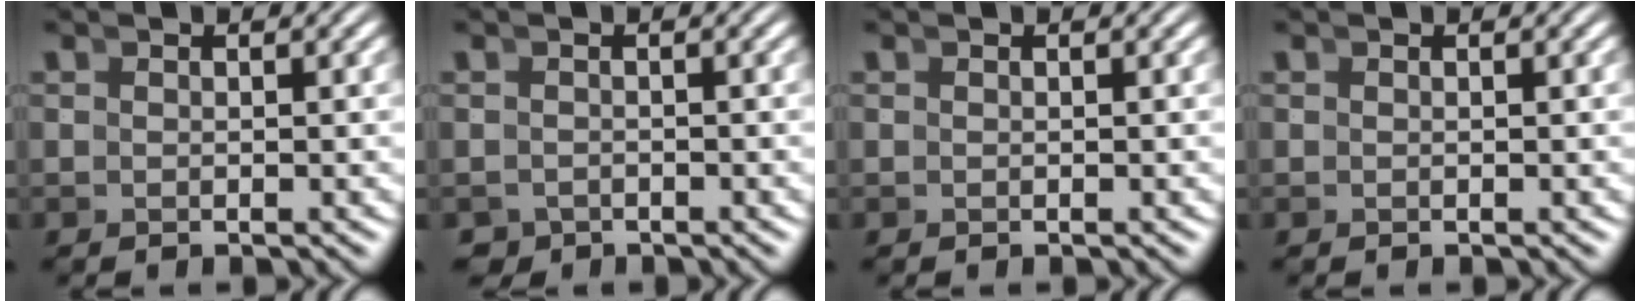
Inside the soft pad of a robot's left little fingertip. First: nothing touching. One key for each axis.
{"total": 2.8, "fx": -1.8, "fy": 2.1, "fz": 0.4, "tx": -0.015, "ty": -0.017, "tz": -0.029}
{"total": 0.0}
{"total": 0.0}